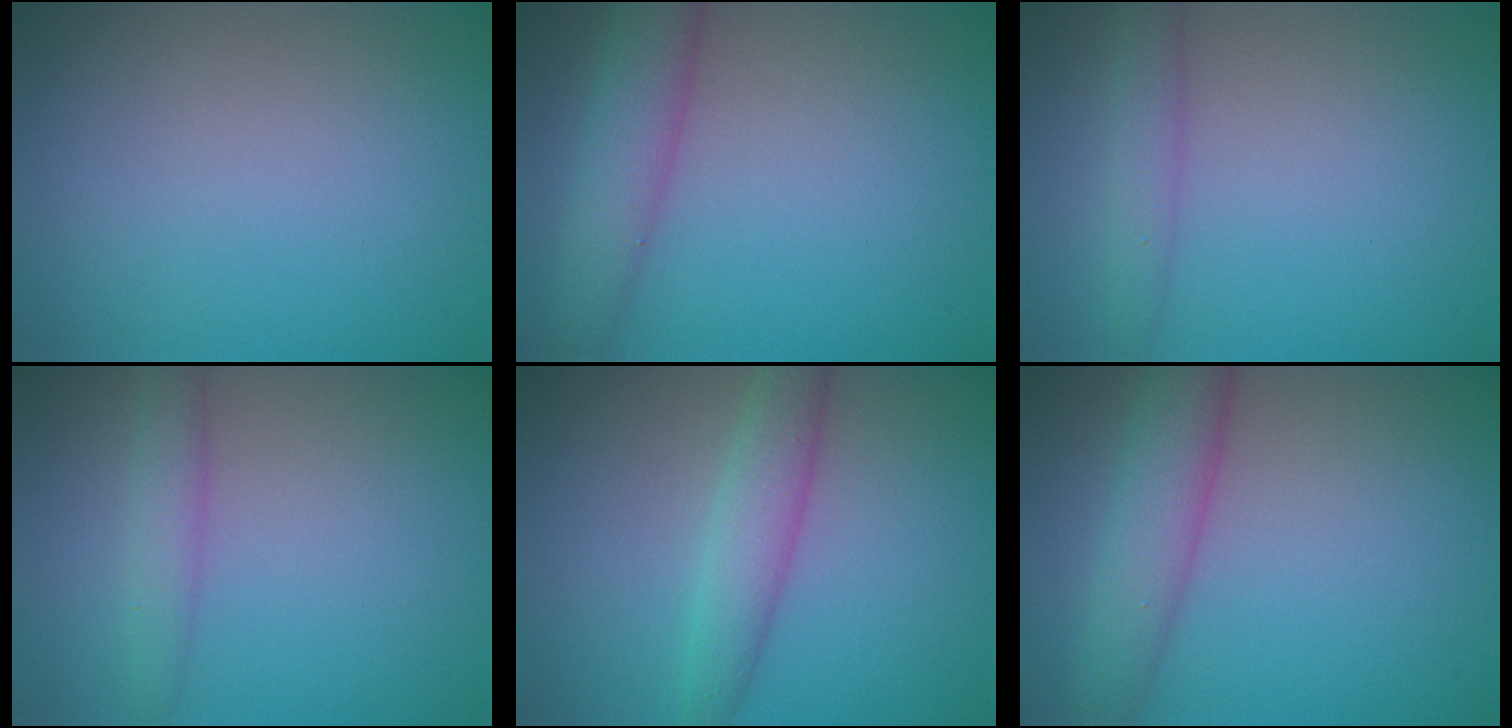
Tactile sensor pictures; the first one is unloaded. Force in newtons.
{"total": 4.4, "press": 4.4, "slide": 0.1}
{"total": 2.0, "press": 2.0, "slide": 0.0}
{"total": 2.2, "press": 2.2, "slide": 0.1}
{"total": 3.3, "press": 3.3, "slide": 0.1}
{"total": 4.7, "press": 4.7, "slide": 0.3}